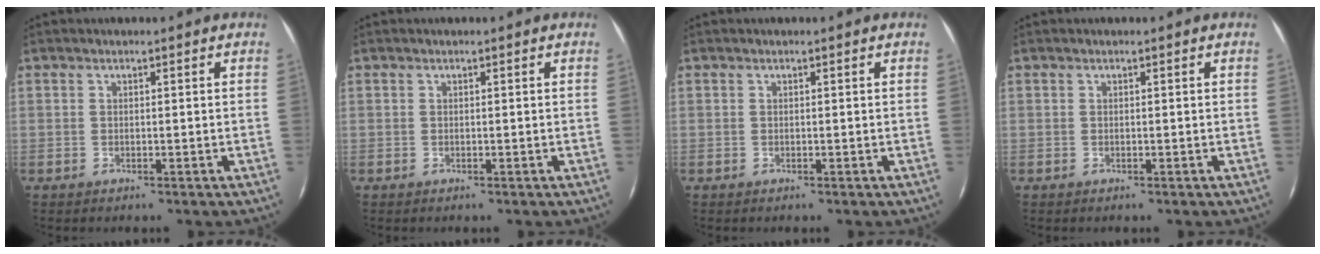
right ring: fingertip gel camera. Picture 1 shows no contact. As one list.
[{"total": 0.0}, {"total": 0.0}, {"total": 0.0}]